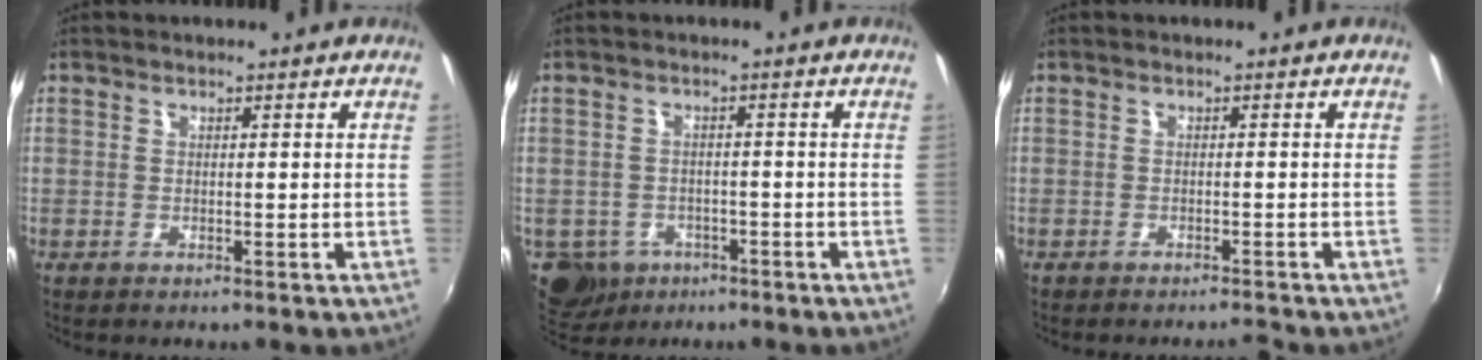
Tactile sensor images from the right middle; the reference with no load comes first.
{"total": 9.2, "force": [-4.4, 7.4, 3.2], "torque": [-0.096, -0.011, -0.057]}
{"total": 1.7, "force": [-1.7, 0.1, 0.3], "torque": [-0.011, -0.005, -0.028]}